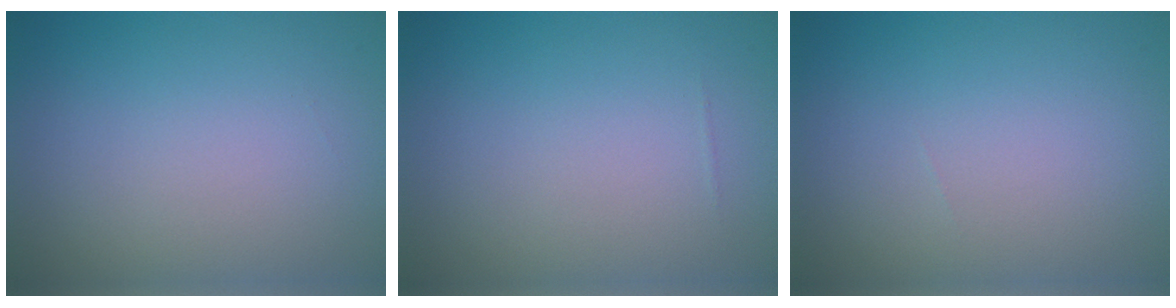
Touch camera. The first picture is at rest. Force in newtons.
{"total": 0.0}
{"total": 0.0}